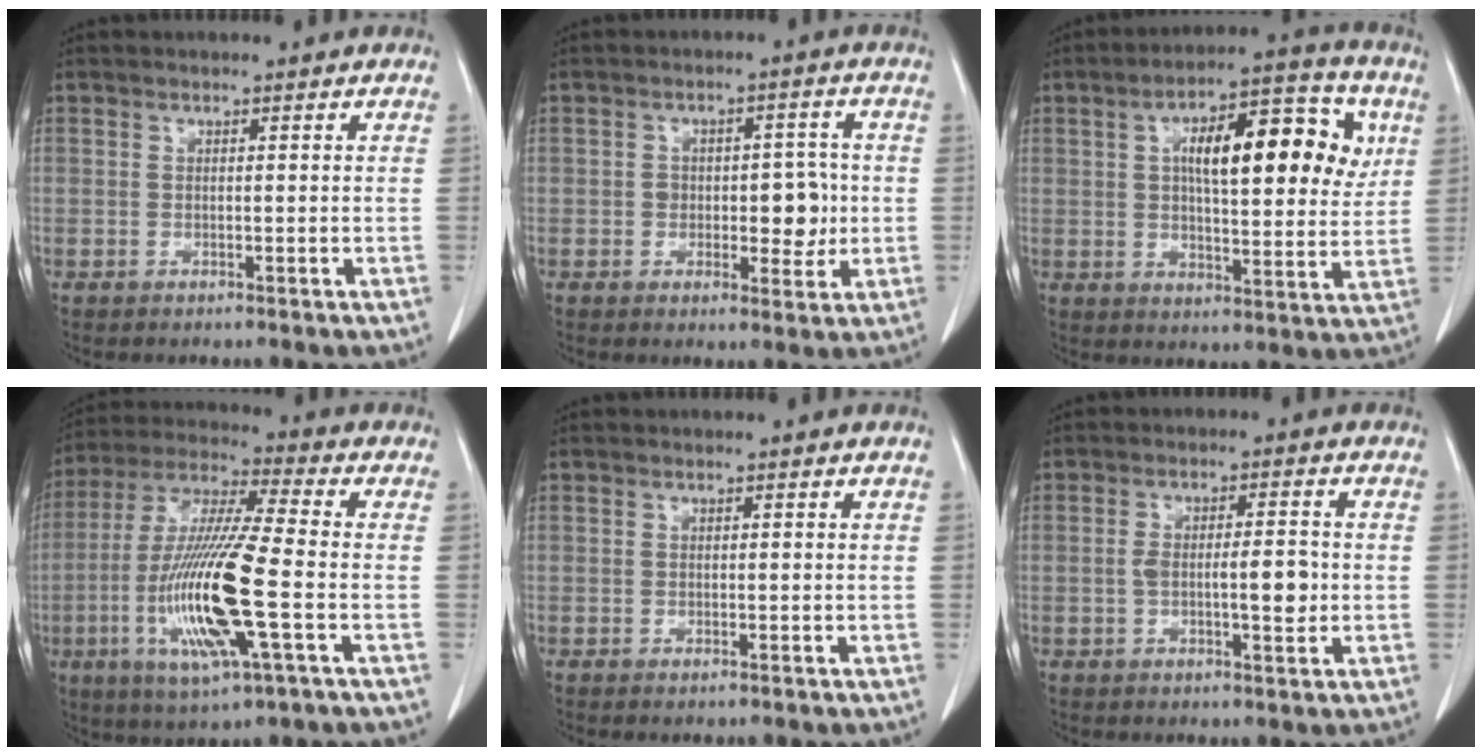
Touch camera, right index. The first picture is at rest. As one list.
[{"total": 6.5, "force": [-0.6, 3.6, 5.4], "torque": [-0.065, 0.010, -0.002]}, {"total": 16.7, "force": [4.7, 5.5, 15.0], "torque": [-0.219, 0.032, 0.065]}, {"total": 17.4, "force": [-4.2, 1.1, 16.8], "torque": [-0.350, -0.018, -0.079]}, {"total": 0.5, "force": [-0.2, 0.2, 0.5], "torque": [-0.007, -0.002, -0.005]}, {"total": 6.0, "force": [-0.7, 1.5, 5.8], "torque": [-0.101, 0.004, -0.009]}]